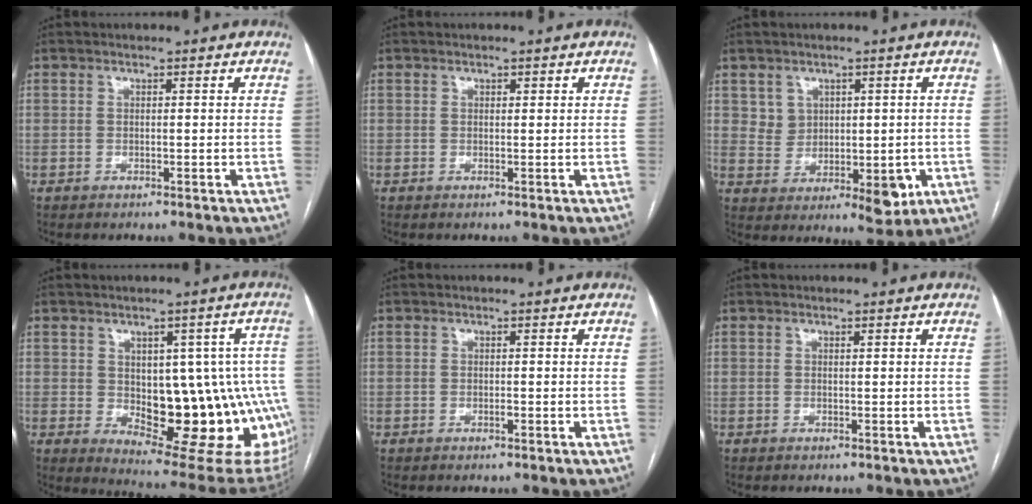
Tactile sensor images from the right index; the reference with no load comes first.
{"total": 0.5, "force": [0.3, 0.3, 0.4], "torque": [-0.003, 0.000, 0.003]}
{"total": 7.4, "force": [0.4, 5.9, 4.4], "torque": [-0.050, 0.008, 0.029]}
{"total": 19.1, "force": [-2.0, 8.4, 17.1], "torque": [-0.151, 0.018, 0.002]}
{"total": 0.5, "force": [-0.3, 0.2, 0.3], "torque": [-0.004, 0.002, -0.006]}
{"total": 0.0}